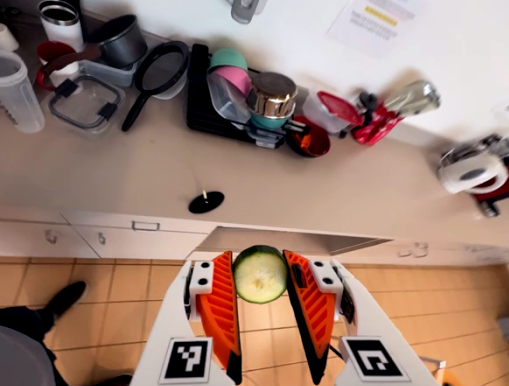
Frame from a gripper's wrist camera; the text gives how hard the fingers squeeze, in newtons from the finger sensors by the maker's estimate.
{"total": 9.7, "left": 9.9, "right": 9.5}